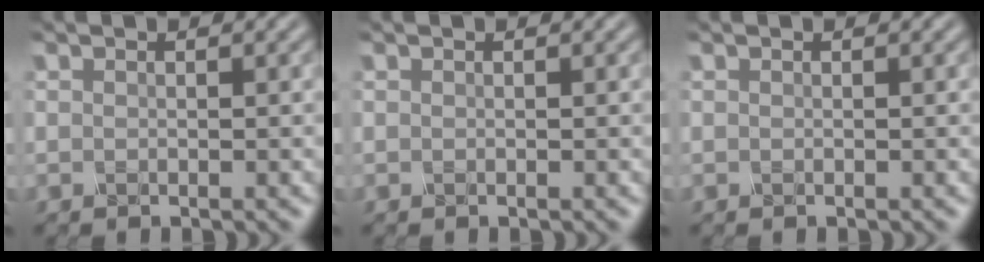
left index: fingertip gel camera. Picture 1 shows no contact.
{"total": 0.0}
{"total": 0.0}